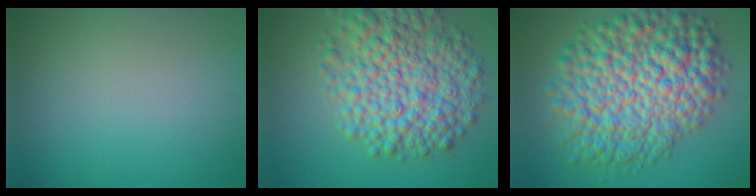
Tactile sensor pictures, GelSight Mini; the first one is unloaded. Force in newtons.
{"total": 9.1, "press": 9.1, "slide": 0.3}
{"total": 12.3, "press": 12.3, "slide": 0.3}